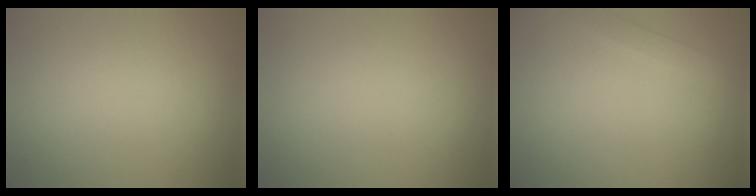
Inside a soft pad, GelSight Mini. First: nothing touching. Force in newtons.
{"total": 0.0}
{"total": 1.8, "press": 1.8, "slide": 0.1}